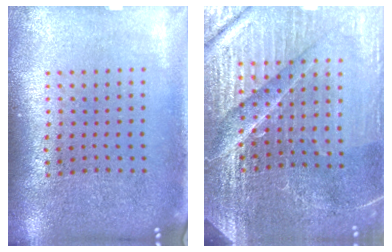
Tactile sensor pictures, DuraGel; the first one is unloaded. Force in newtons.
{"total": 5.5, "press": 5.1, "slide": 2.1}